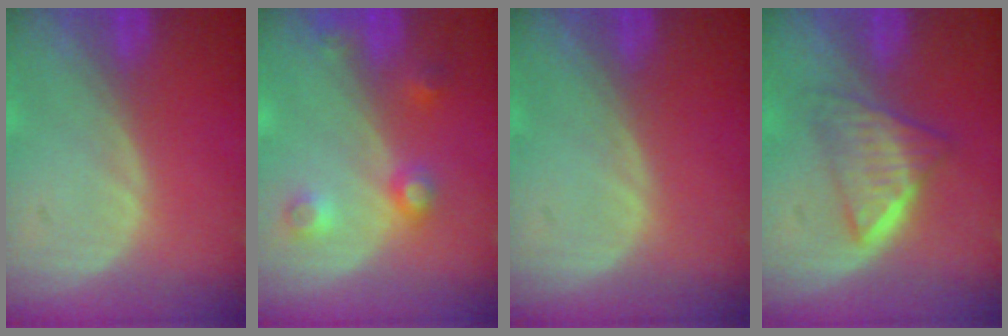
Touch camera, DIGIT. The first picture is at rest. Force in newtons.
{"total": 4.2, "press": 3.7, "slide": 1.9}
{"total": 0.0}
{"total": 6.3, "press": 5.4, "slide": 3.3}